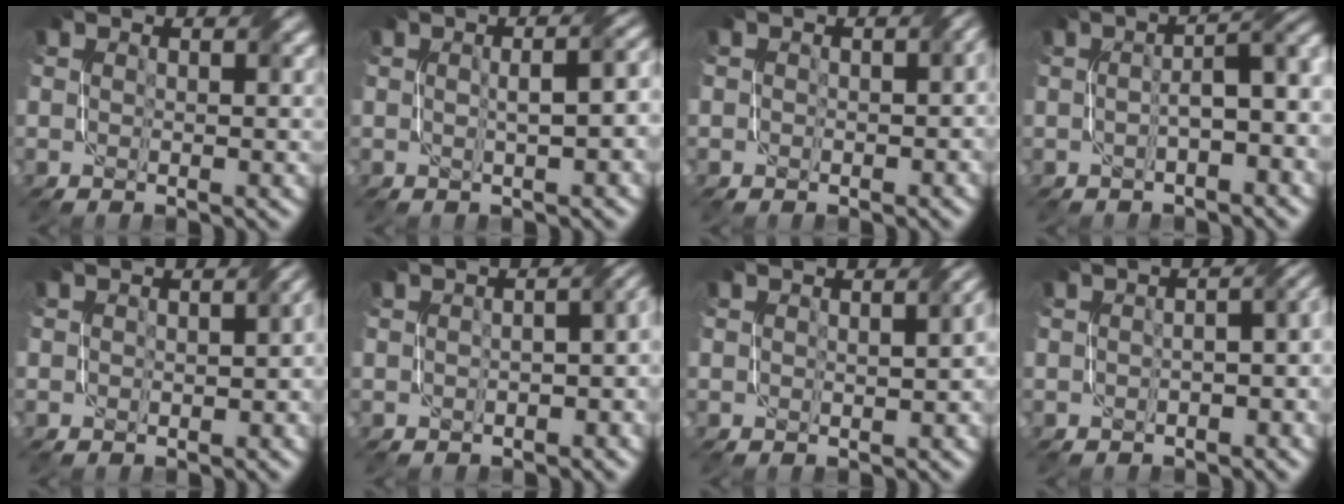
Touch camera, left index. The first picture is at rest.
{"total": 4.3, "force": [0.1, 1.4, 4.1], "torque": [-0.039, 0.014, 0.004]}
{"total": 2.3, "force": [0.1, 1.6, 1.7], "torque": [-0.013, -0.002, 0.001]}
{"total": 5.4, "force": [-0.7, 1.8, 5.0], "torque": [-0.064, 0.010, -0.007]}
{"total": 2.9, "force": [0.0, 1.7, 2.3], "torque": [-0.012, 0.000, 0.003]}
{"total": 6.0, "force": [-0.5, 3.1, 5.1], "torque": [-0.032, 0.004, -0.012]}
{"total": 2.0, "force": [0.0, 0.7, 1.8], "torque": [-0.024, 0.006, 0.003]}
{"total": 5.8, "force": [-0.8, 2.9, 4.9], "torque": [-0.033, 0.006, -0.017]}